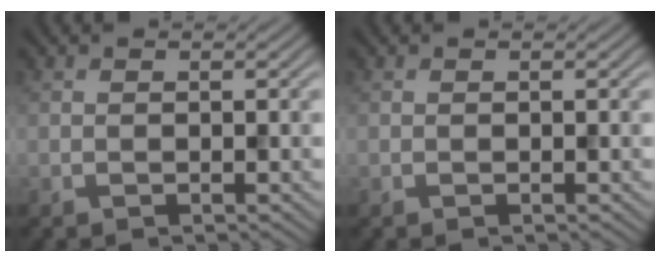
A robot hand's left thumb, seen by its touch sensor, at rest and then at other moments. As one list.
[{"total": 0.0}]